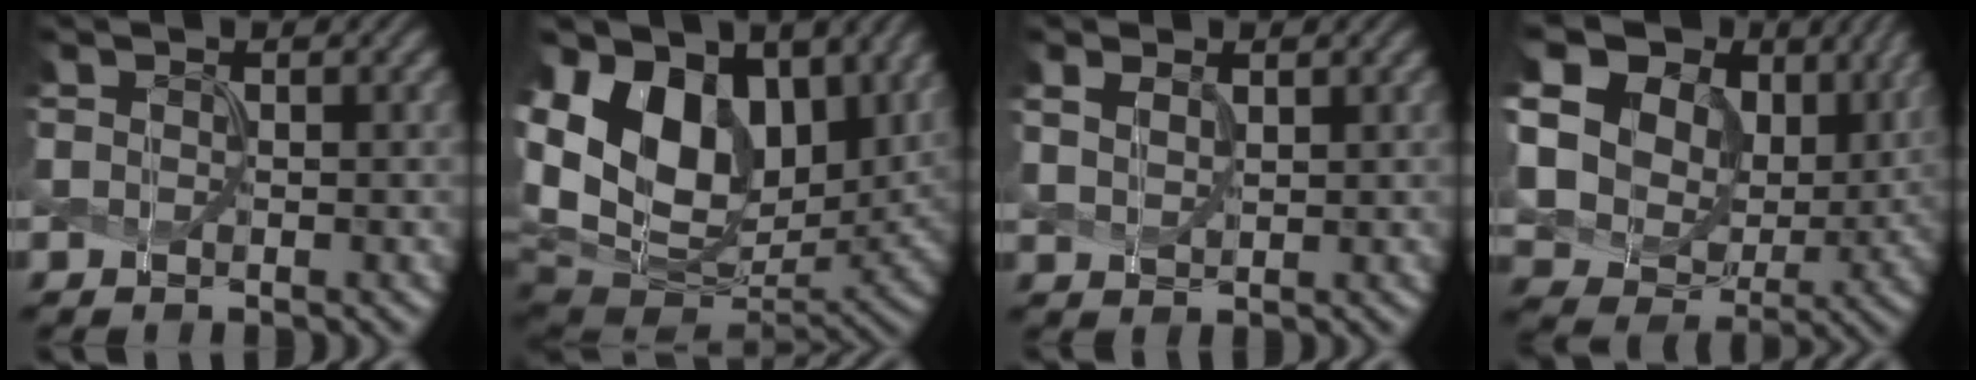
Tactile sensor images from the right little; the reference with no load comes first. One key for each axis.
{"total": 15.9, "fx": 4.5, "fy": 11.5, "fz": 9.9, "tx": -0.200, "ty": 0.001, "tz": 0.084}
{"total": 1.5, "fx": 0.8, "fy": 0.7, "fz": 1.0, "tx": -0.023, "ty": -0.005, "tz": 0.022}
{"total": 21.3, "fx": 8.0, "fy": 17.2, "fz": 9.7, "tx": -0.249, "ty": 0.017, "tz": 0.143}